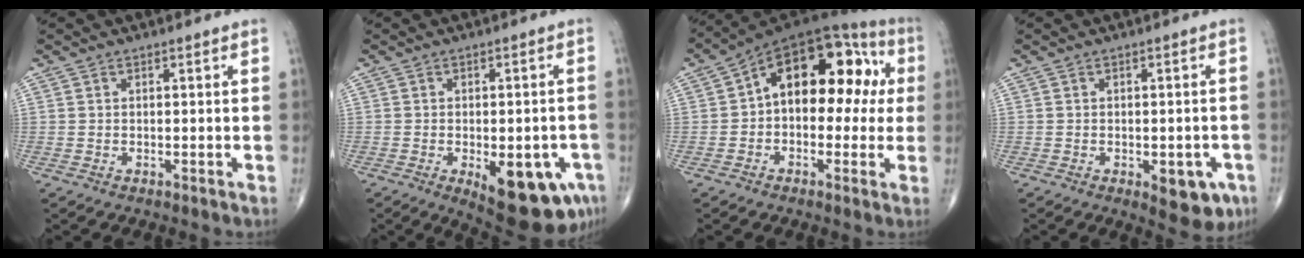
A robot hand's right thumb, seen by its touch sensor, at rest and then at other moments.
{"total": 15.1, "force": [-5.9, 6.4, 12.3], "torque": [-0.118, 0.005, -0.061]}
{"total": 18.2, "force": [1.9, 10.9, 14.4], "torque": [-0.160, 0.053, 0.015]}
{"total": 7.5, "force": [-3.0, 3.5, 5.9], "torque": [-0.050, 0.006, -0.027]}